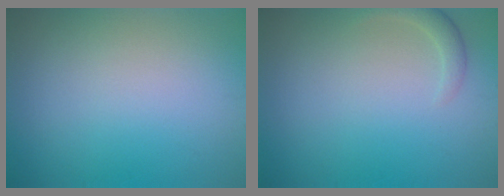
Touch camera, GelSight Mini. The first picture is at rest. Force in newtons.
{"total": 1.4, "press": 1.4, "slide": 0.1}